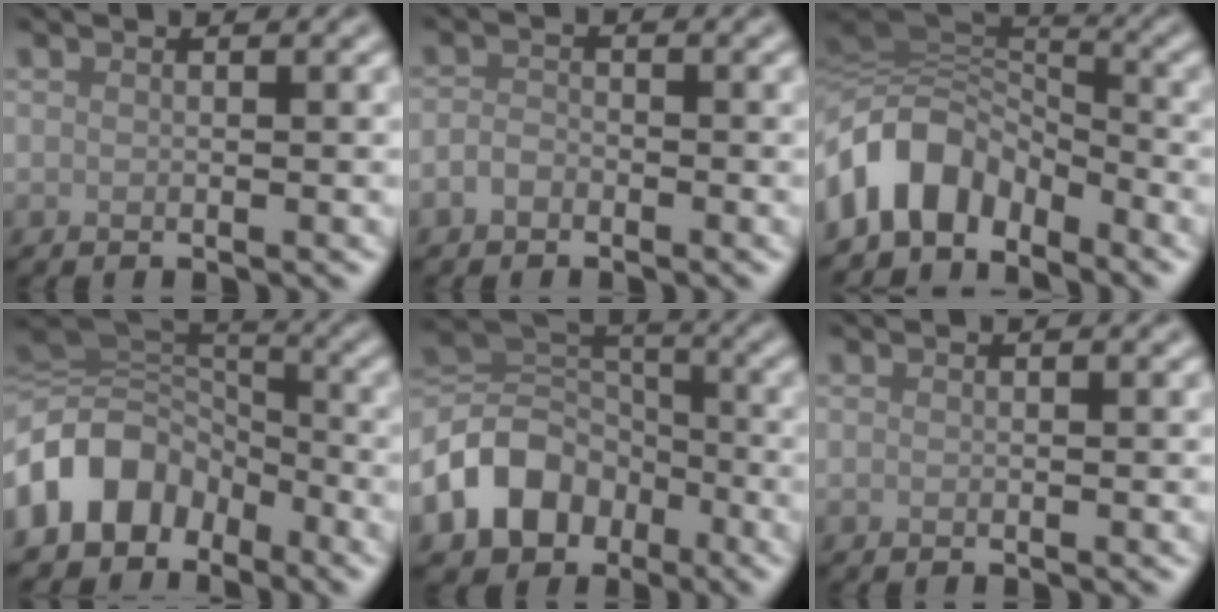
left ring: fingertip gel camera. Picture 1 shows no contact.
{"total": 1.4, "force": [-0.9, 0.9, 0.6], "torque": [-0.012, 0.003, -0.021]}
{"total": 7.8, "force": [-4.5, 4.9, 4.1], "torque": [-0.067, 0.009, -0.097]}
{"total": 9.1, "force": [-4.4, 6.7, 4.2], "torque": [-0.075, 0.010, -0.099]}
{"total": 8.1, "force": [-3.9, 6.1, 3.6], "torque": [-0.064, 0.003, -0.083]}
{"total": 0.0}